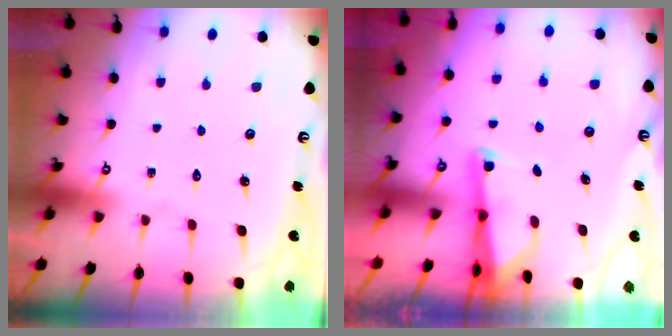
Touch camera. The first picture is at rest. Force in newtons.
{"total": 2.9, "press": 2.8, "slide": 0.5}